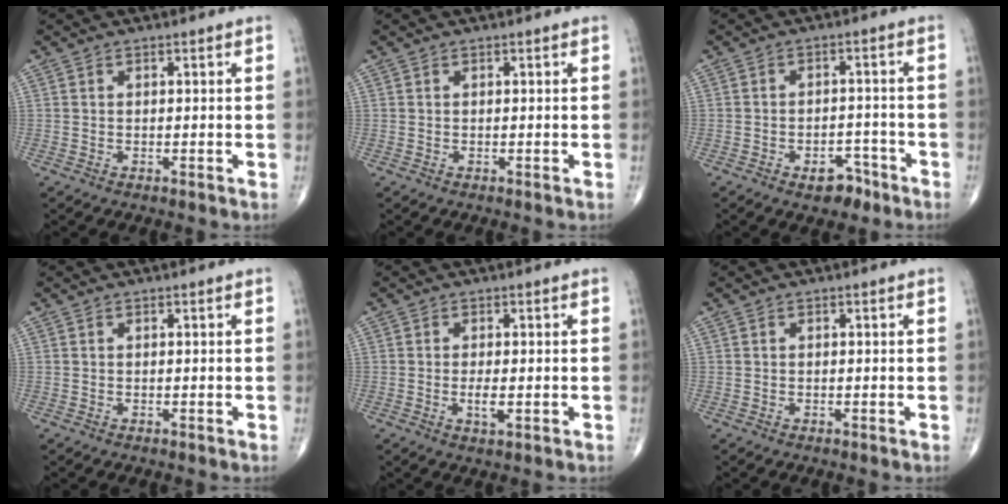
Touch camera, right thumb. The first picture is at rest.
{"total": 0.0}
{"total": 5.2, "force": [-3.2, 3.0, 2.8], "torque": [-0.020, 0.029, -0.044]}
{"total": 0.0}
{"total": 2.8, "force": [-0.5, 0.9, 2.6], "torque": [-0.051, -0.005, -0.009]}
{"total": 0.0}